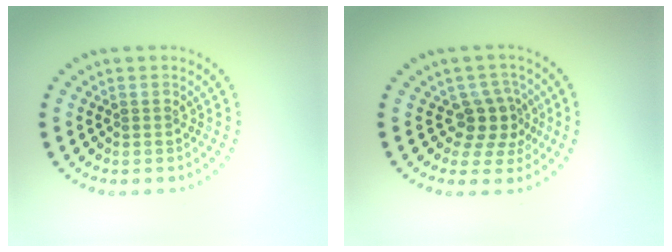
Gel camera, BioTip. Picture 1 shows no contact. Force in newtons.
{"total": 3.1, "press": 2.3, "slide": 2.0}